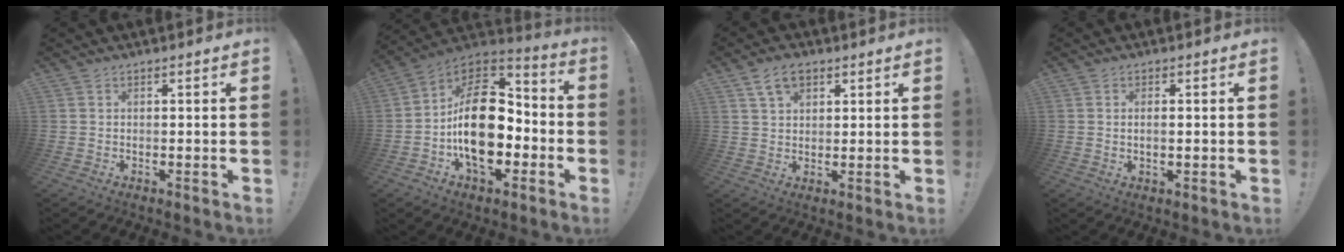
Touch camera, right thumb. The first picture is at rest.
{"total": 23.5, "force": [-2.1, 14.4, 18.5], "torque": [-0.315, 0.026, -0.024]}
{"total": 6.5, "force": [3.6, 4.1, 3.6], "torque": [-0.059, -0.004, 0.067]}
{"total": 2.1, "force": [0.2, 0.6, 2.0], "torque": [-0.025, -0.004, 0.002]}